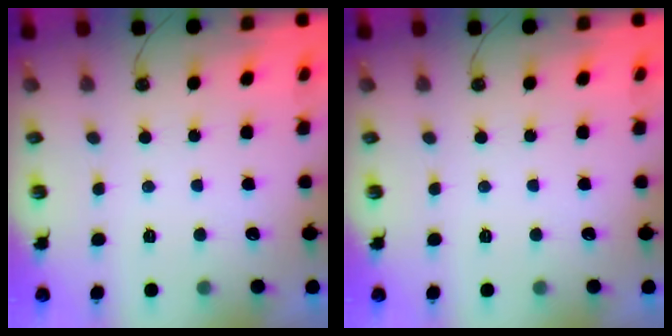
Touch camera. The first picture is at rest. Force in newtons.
{"total": 0.0}